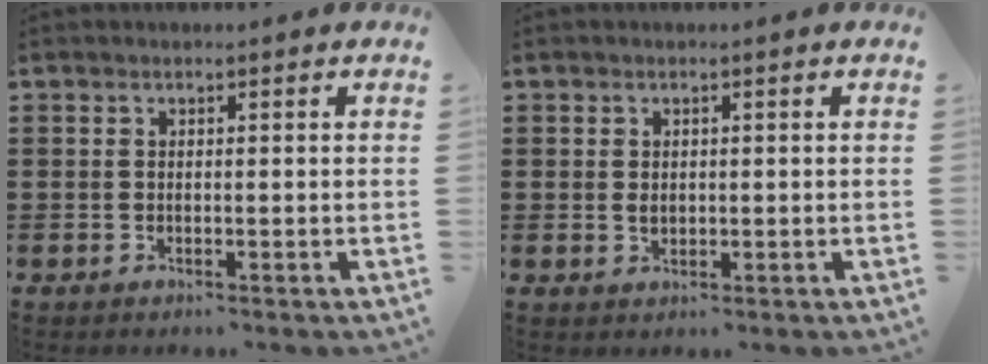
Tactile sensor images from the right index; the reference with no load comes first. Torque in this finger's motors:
{"motor_torque": [1.11, 1.03, 0.07, -0.01]}